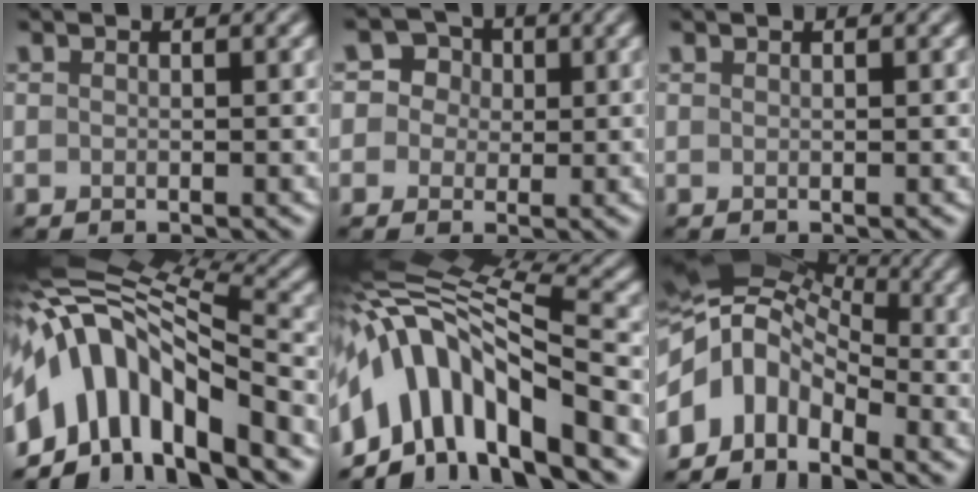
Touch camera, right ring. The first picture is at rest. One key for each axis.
{"total": 3.7, "fx": 0.8, "fy": 3.5, "fz": 1.1, "tx": 0.007, "ty": 0.015, "tz": -0.007}
{"total": 0.0}
{"total": 12.6, "fx": -4.1, "fy": 5.8, "fz": 10.4, "tx": -0.184, "ty": 0.022, "tz": -0.076}
{"total": 12.6, "fx": -4.2, "fy": 5.1, "fz": 10.7, "tx": -0.185, "ty": 0.023, "tz": -0.075}
{"total": 8.2, "fx": -2.7, "fy": 5.5, "fz": 5.4, "tx": -0.083, "ty": 0.015, "tz": -0.076}